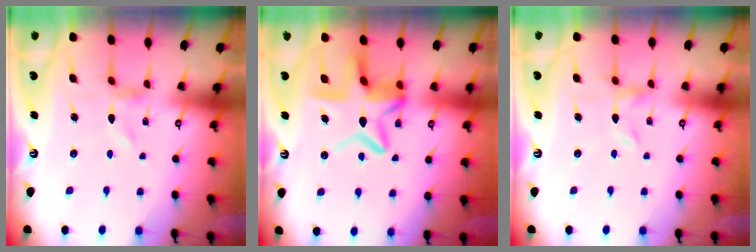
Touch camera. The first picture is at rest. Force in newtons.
{"total": 12.9, "press": 12.8, "slide": 1.3}
{"total": 0.0}